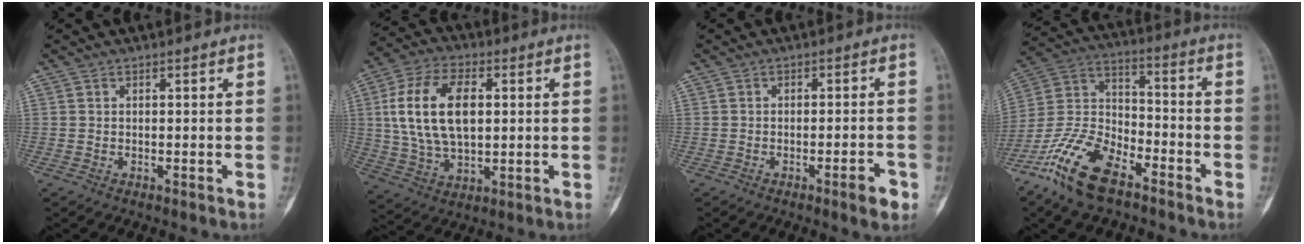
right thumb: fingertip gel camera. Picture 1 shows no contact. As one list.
[{"total": 16.7, "force": [2.6, 9.8, 13.3], "torque": [-0.240, 0.006, 0.051]}, {"total": 5.1, "force": [-2.7, 1.1, 4.1], "torque": [-0.047, 0.016, -0.036]}, {"total": 16.2, "force": [-10.5, 7.5, 9.8], "torque": [-0.187, 0.056, -0.209]}]